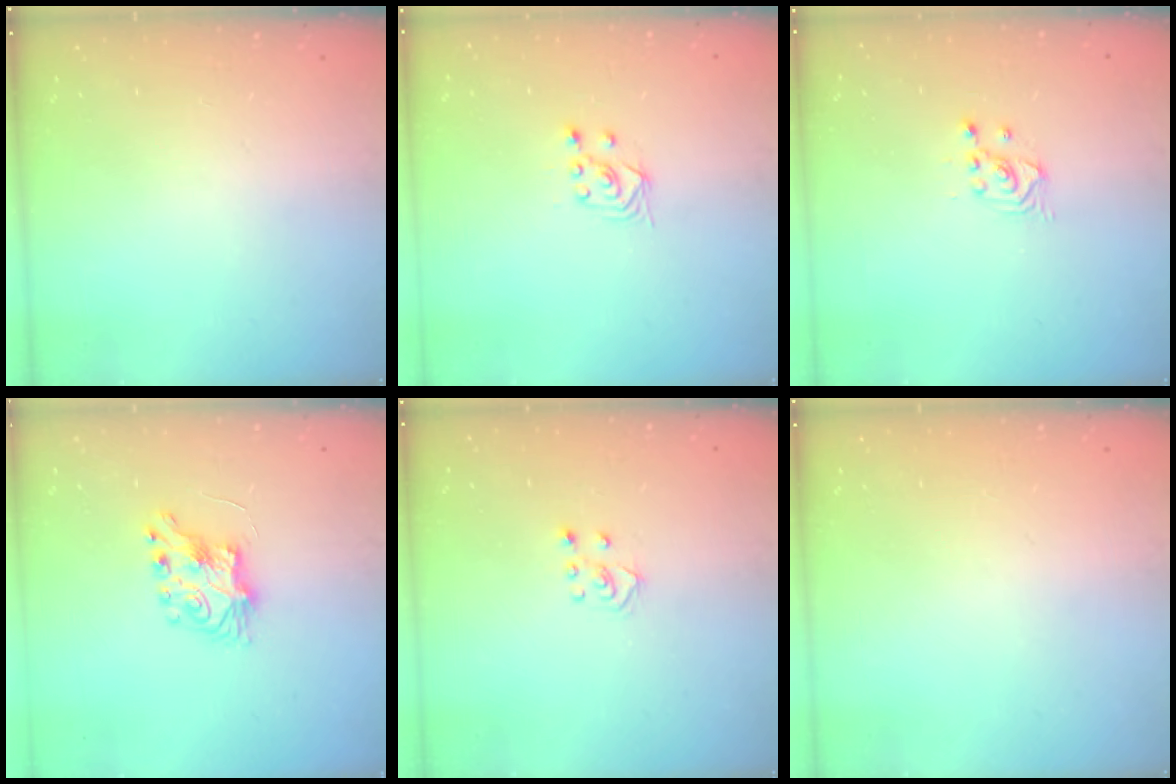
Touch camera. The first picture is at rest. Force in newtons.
{"total": 2.8, "press": 2.4, "slide": 1.4}
{"total": 2.5, "press": 2.5, "slide": 0.3}
{"total": 7.5, "press": 7.5, "slide": 0.2}
{"total": 4.0, "press": 4.0, "slide": 0.3}
{"total": 0.0}